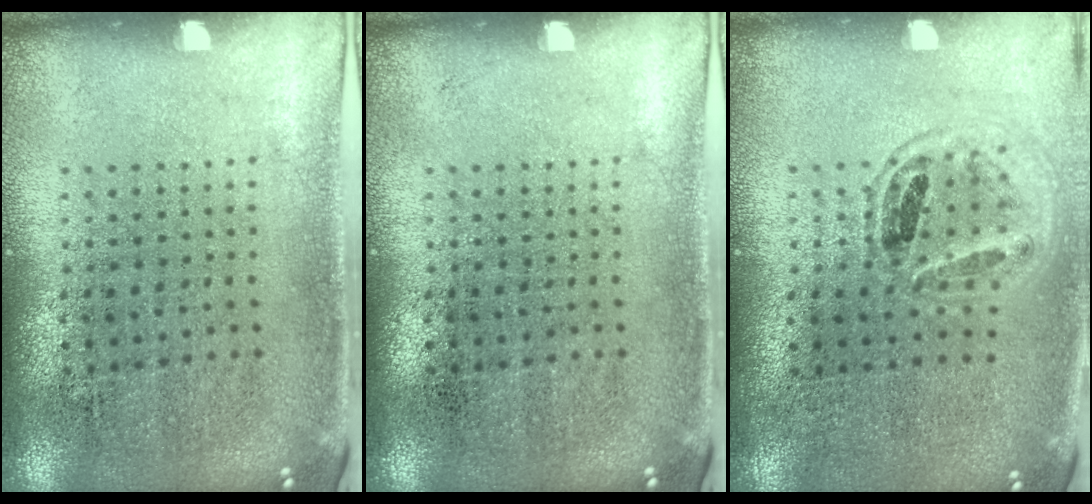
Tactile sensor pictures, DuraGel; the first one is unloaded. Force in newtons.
{"total": 0.0}
{"total": 0.9, "press": 0.9, "slide": 0.1}